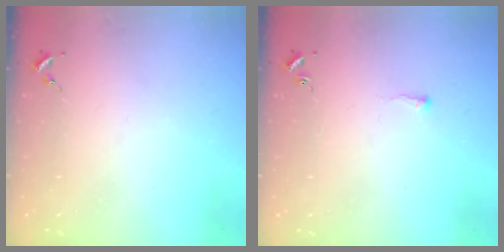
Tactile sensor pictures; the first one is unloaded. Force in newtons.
{"total": 1.9, "press": 1.8, "slide": 0.3}